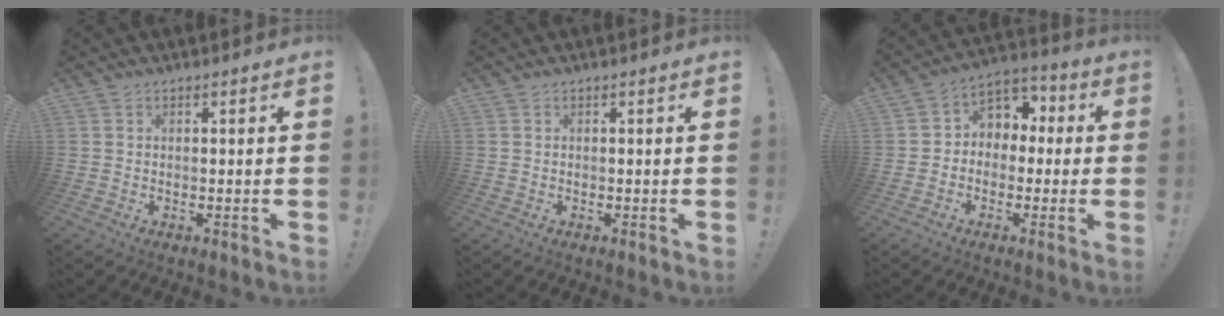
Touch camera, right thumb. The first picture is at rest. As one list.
[{"total": 0.0}, {"total": 6.4, "force": [-0.6, 6.1, 2.0], "torque": [-0.020, 0.003, -0.004]}]